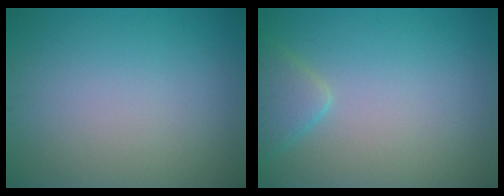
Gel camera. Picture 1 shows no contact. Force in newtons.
{"total": 2.5, "press": 2.5, "slide": 0.2}